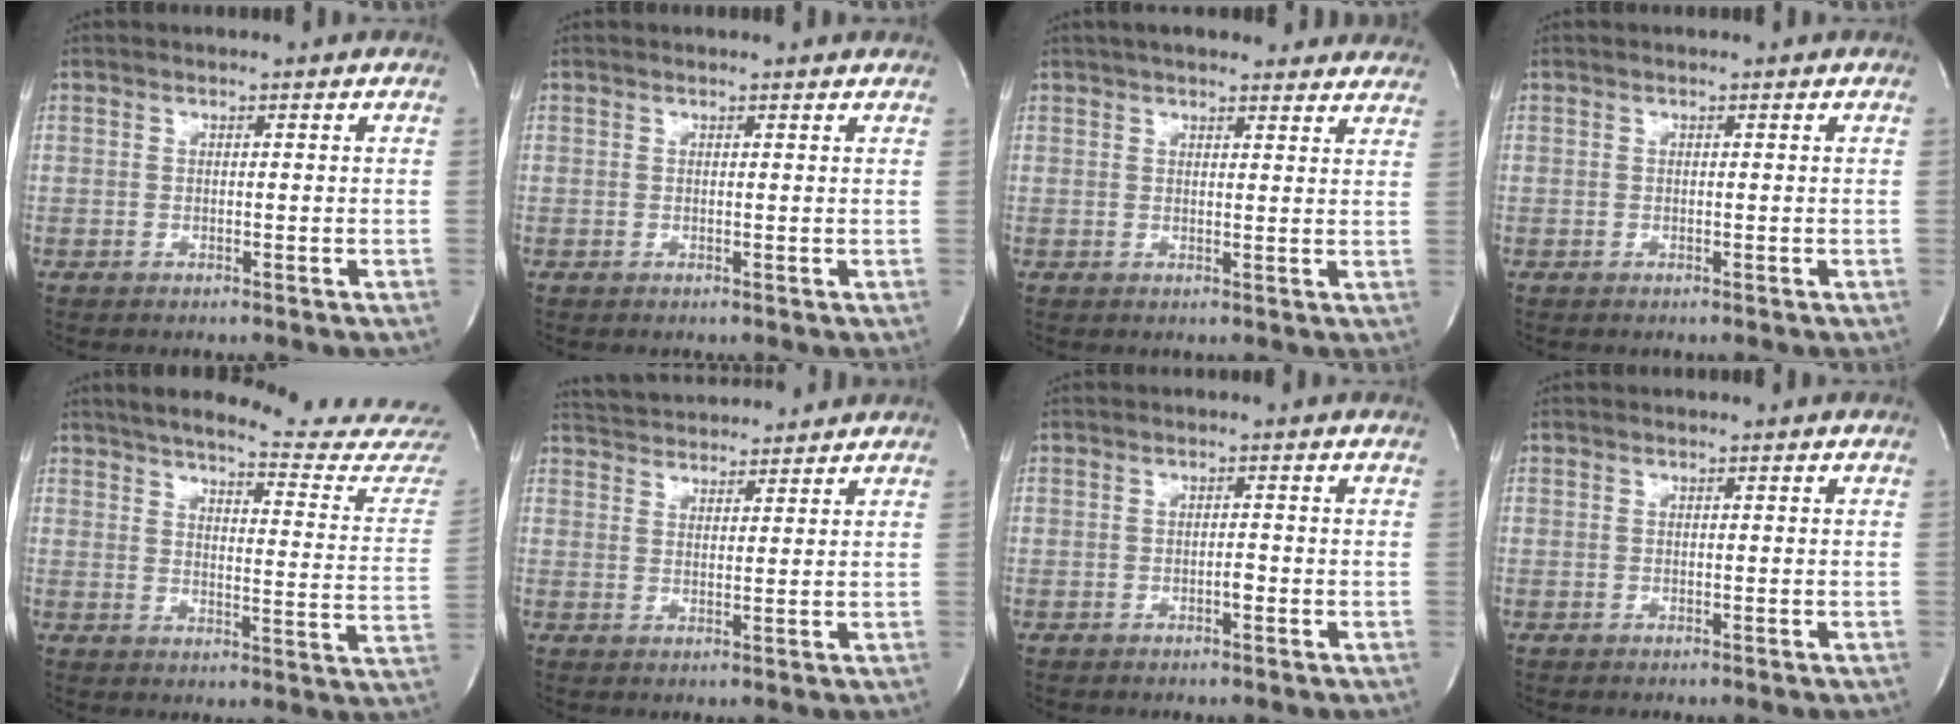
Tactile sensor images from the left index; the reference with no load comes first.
{"total": 2.2, "force": [2.2, 0.3, 0.3], "torque": [-0.012, 0.002, 0.017]}
{"total": 17.0, "force": [15.2, 3.8, 6.7], "torque": [-0.083, 0.030, 0.184]}
{"total": 0.0}
{"total": 21.9, "force": [20.6, 0.6, 7.3], "torque": [-0.096, -0.096, 0.241]}
{"total": 9.7, "force": [9.3, 1.4, 2.1], "torque": [-0.040, 0.026, 0.142]}
{"total": 0.9, "force": [-0.4, 0.2, 0.7], "torque": [-0.011, 0.002, -0.008]}
{"total": 0.0}